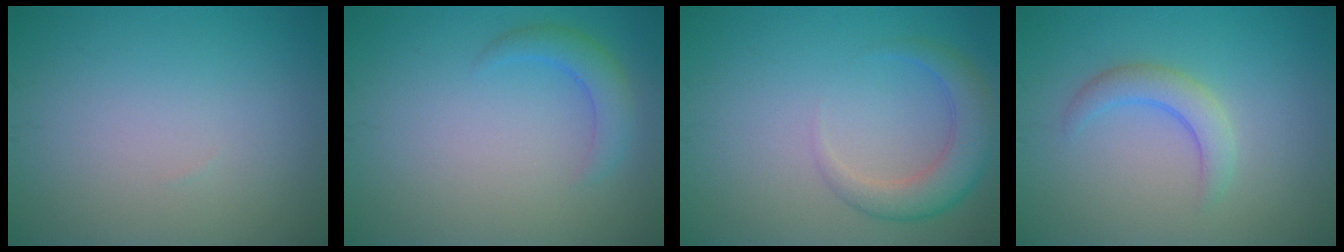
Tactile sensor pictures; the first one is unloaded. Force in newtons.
{"total": 2.3, "press": 2.3, "slide": 0.0}
{"total": 3.8, "press": 3.8, "slide": 0.4}
{"total": 2.6, "press": 2.6, "slide": 0.2}